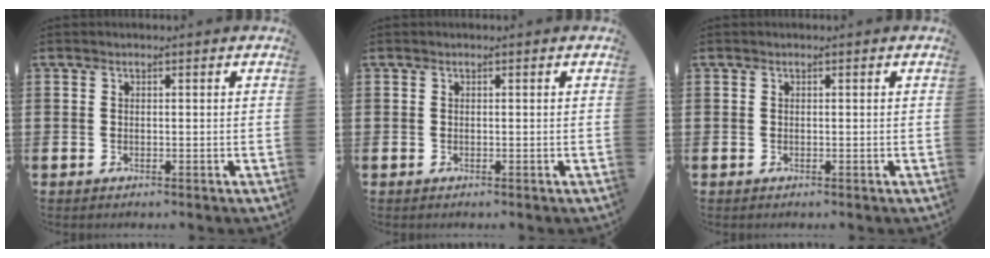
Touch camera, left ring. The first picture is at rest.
{"total": 0.0}
{"total": 0.0}